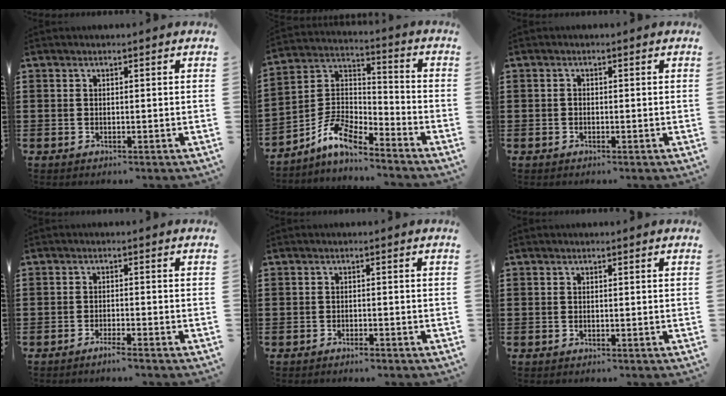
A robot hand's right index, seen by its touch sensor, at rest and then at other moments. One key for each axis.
{"total": 7.8, "fx": -6.0, "fy": 2.5, "fz": 4.3, "tx": -0.112, "ty": -0.002, "tz": -0.126}
{"total": 0.6, "fx": -0.3, "fy": 0.4, "fz": 0.3, "tx": -0.007, "ty": 0.001, "tz": -0.007}
{"total": 1.9, "fx": -1.7, "fy": -0.2, "fz": 0.9, "tx": -0.015, "ty": -0.002, "tz": -0.030}
{"total": 0.9, "fx": -0.8, "fy": 0.2, "fz": 0.3, "tx": -0.008, "ty": -0.001, "tz": -0.015}
{"total": 0.0}